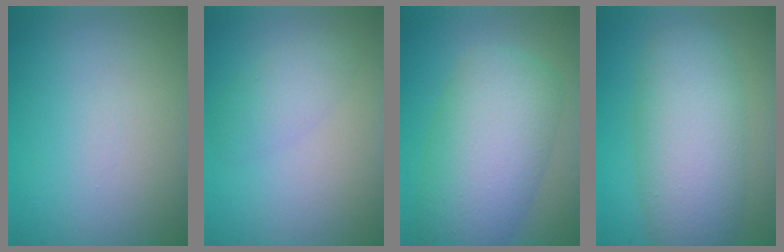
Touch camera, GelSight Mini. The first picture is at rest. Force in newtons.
{"total": 2.1, "press": 2.1, "slide": 0.1}
{"total": 8.8, "press": 8.7, "slide": 0.3}
{"total": 7.5, "press": 7.4, "slide": 0.4}